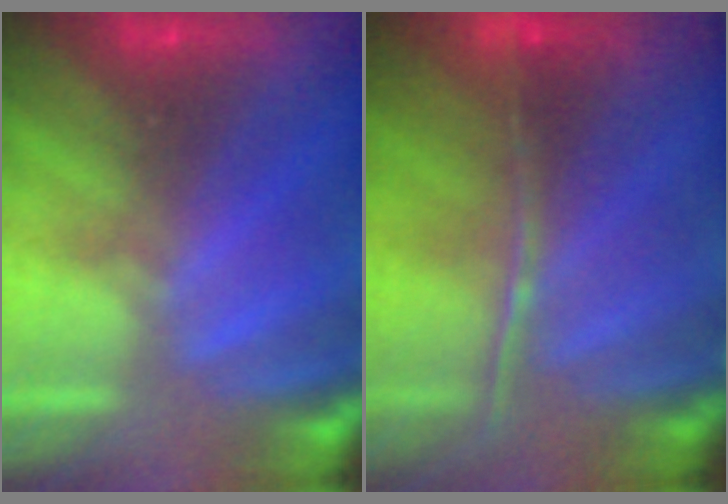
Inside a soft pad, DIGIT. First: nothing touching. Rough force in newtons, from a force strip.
{"total": 1.6}